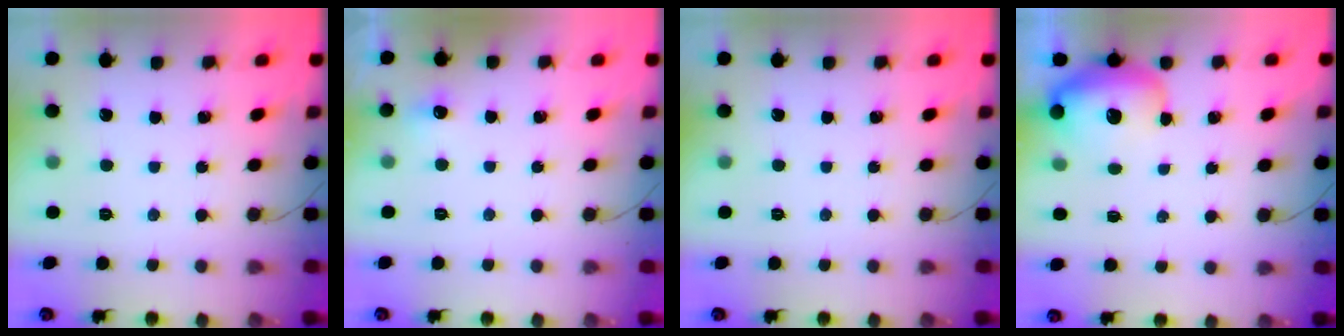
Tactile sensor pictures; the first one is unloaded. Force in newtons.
{"total": 4.9, "press": 4.7, "slide": 1.3}
{"total": 0.0}
{"total": 19.2, "press": 15.6, "slide": 11.2}